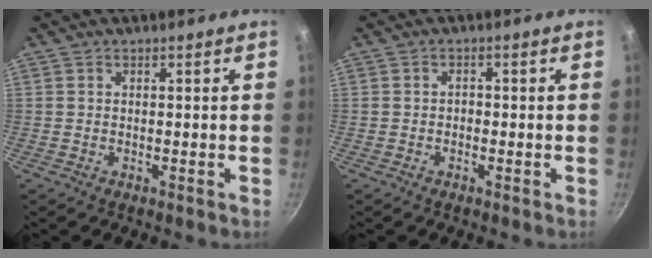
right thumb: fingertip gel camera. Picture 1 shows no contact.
{"total": 1.2, "force": [-0.4, 0.9, 0.7], "torque": [-0.009, 0.005, -0.010]}